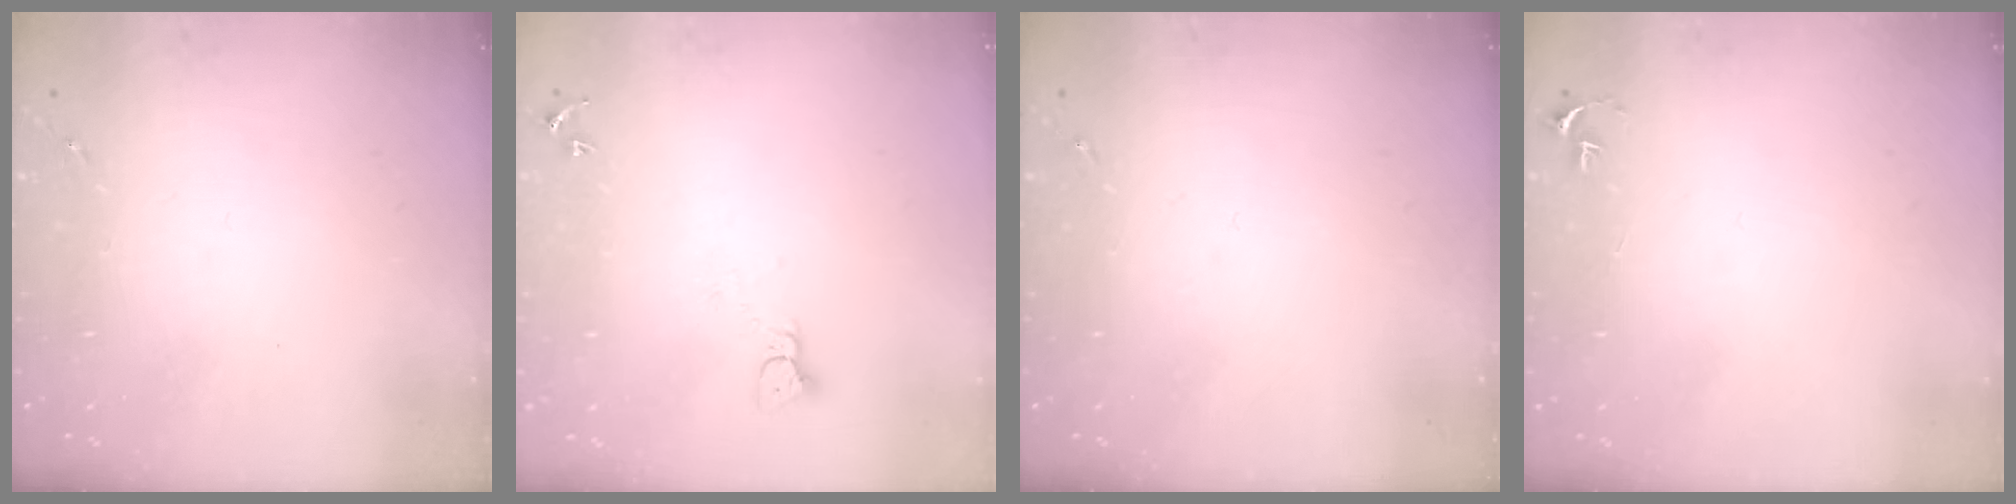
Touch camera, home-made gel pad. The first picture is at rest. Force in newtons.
{"total": 2.1, "press": 2.1, "slide": 0.2}
{"total": 0.0}
{"total": 2.7, "press": 2.7, "slide": 0.3}